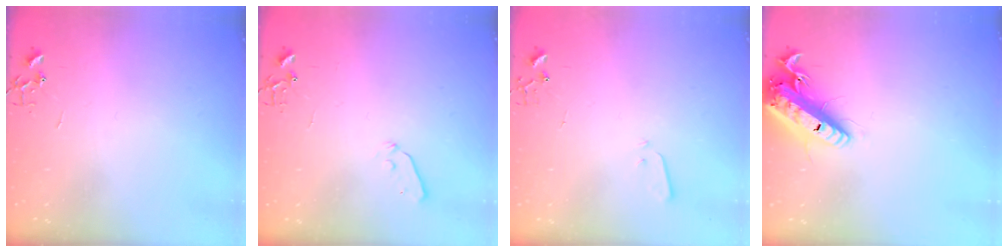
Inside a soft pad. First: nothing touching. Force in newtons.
{"total": 4.0, "press": 4.0, "slide": 0.4}
{"total": 2.1, "press": 2.0, "slide": 0.4}
{"total": 17.3, "press": 17.0, "slide": 3.4}